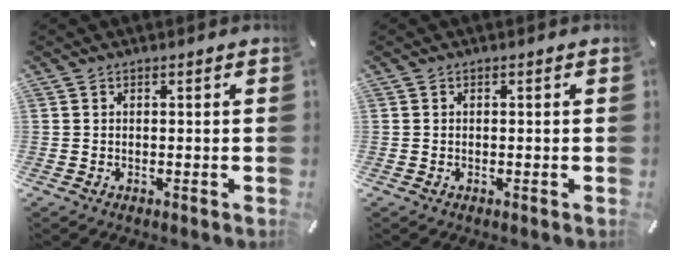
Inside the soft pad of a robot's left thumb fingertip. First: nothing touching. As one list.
[{"total": 0.0}]